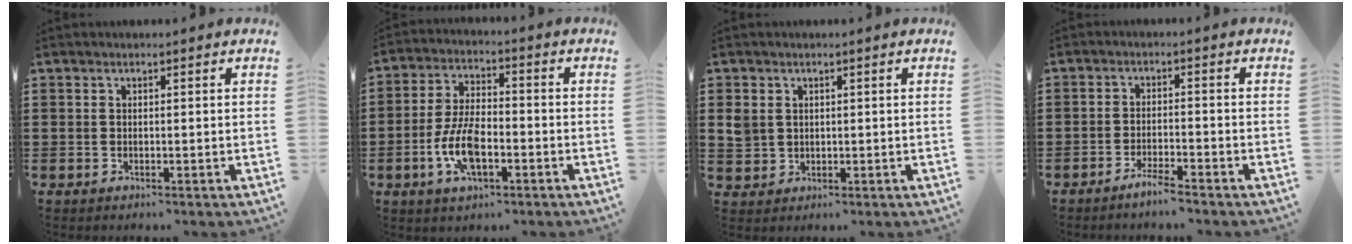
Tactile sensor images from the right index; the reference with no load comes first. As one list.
[{"total": 8.5, "force": [-2.8, 3.9, 7.0], "torque": [-0.157, -0.002, -0.056]}, {"total": 2.6, "force": [0.7, 2.4, 0.8], "torque": [-0.026, 0.010, 0.013]}, {"total": 2.9, "force": [-2.6, 0.0, 1.3], "torque": [-0.022, 0.004, -0.049]}]